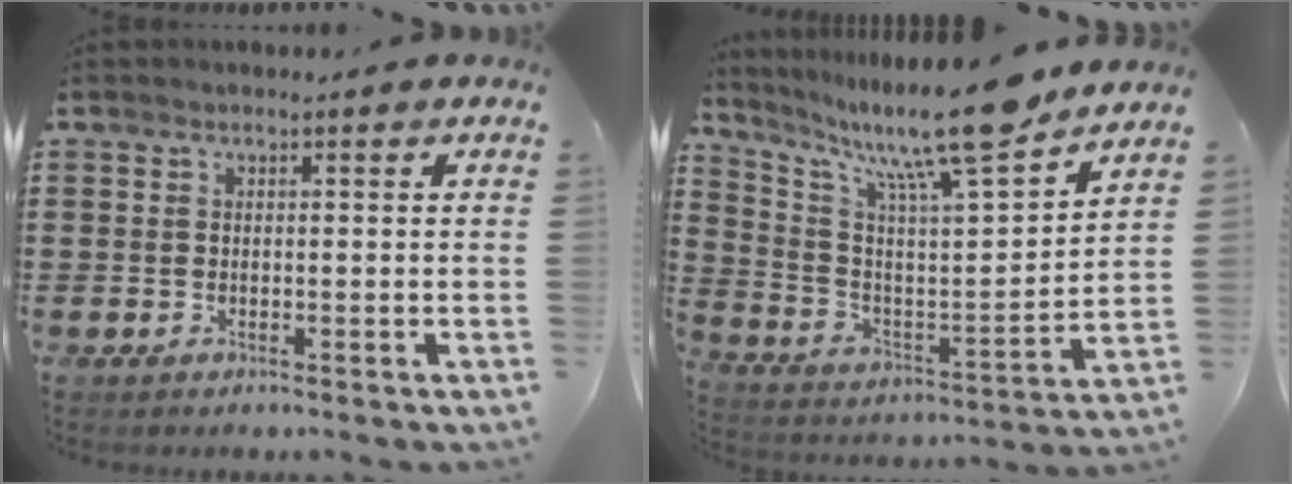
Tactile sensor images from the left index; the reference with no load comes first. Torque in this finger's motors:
{"motor_torque": [2.14, 0.00, 0.98, 0.21]}